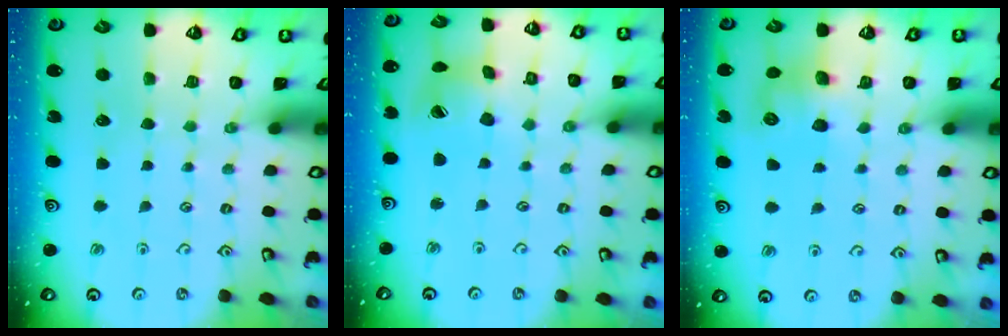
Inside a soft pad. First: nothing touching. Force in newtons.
{"total": 9.1, "press": 9.0, "slide": 1.2}
{"total": 8.0, "press": 8.0, "slide": 0.5}